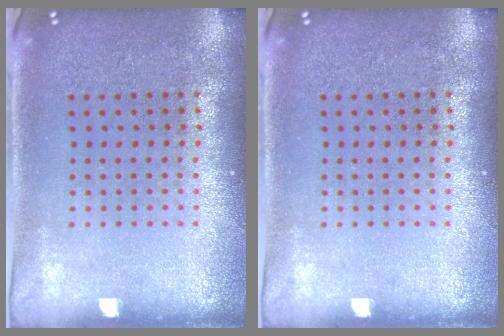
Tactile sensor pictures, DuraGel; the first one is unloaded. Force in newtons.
{"total": 0.0}